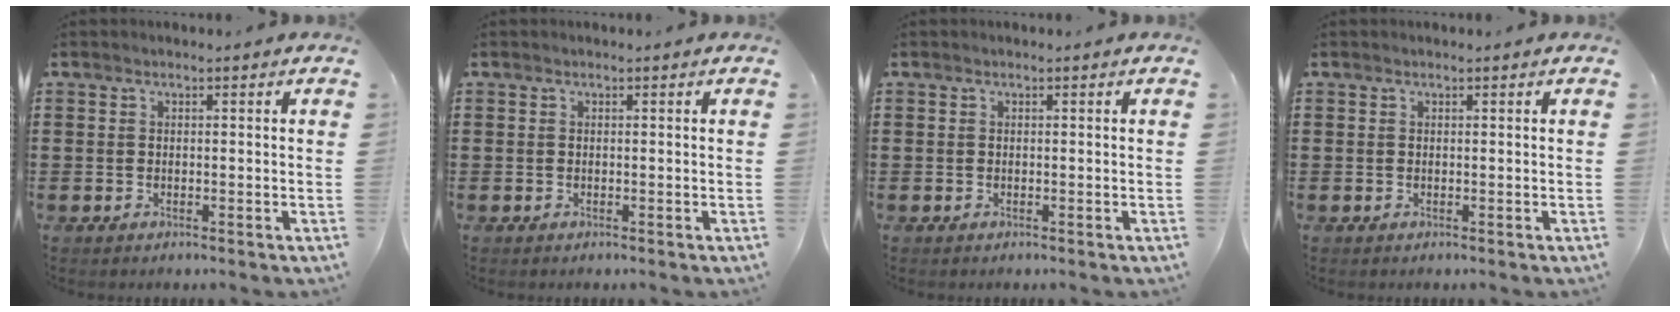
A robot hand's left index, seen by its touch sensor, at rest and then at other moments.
{"total": 0.0}
{"total": 0.0}
{"total": 0.0}